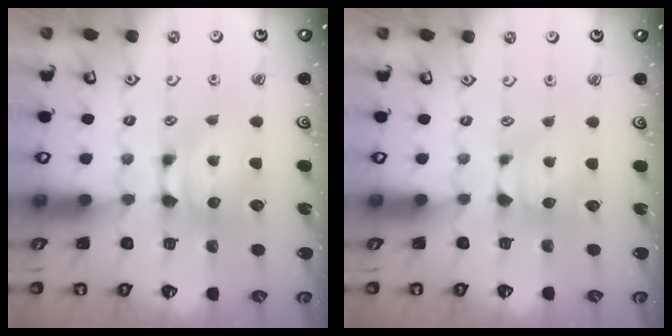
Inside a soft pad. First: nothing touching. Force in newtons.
{"total": 0.9, "press": 0.8, "slide": 0.5}